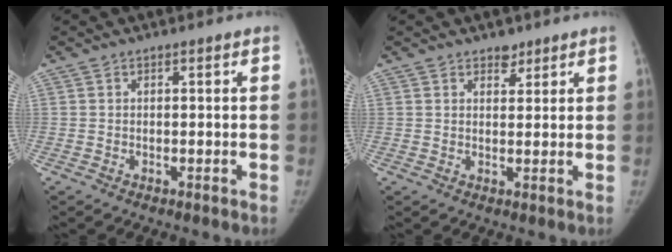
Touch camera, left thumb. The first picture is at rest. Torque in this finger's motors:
{"motor_torque": [0.40, -0.35, 0.51, -0.42, 0.02]}